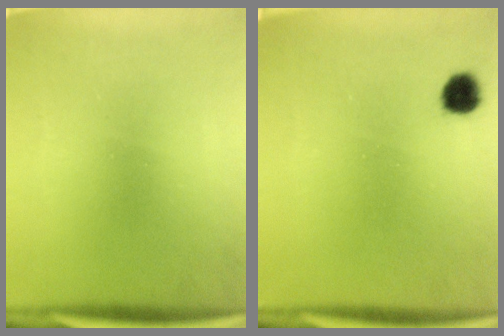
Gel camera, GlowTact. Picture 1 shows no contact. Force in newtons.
{"total": 3.6}